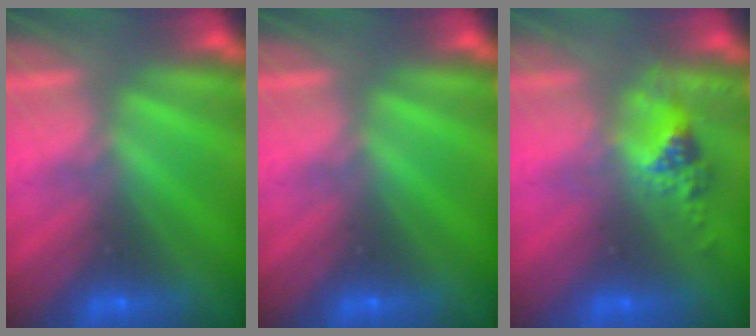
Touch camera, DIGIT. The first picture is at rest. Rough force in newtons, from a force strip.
{"total": 0.0}
{"total": 2.4}